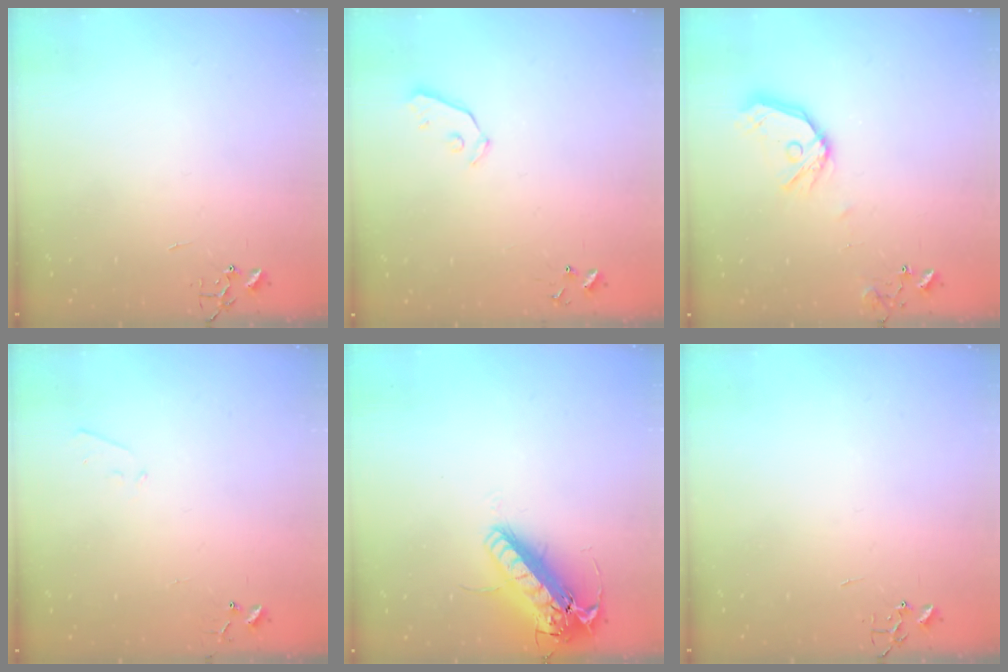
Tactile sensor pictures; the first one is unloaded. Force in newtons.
{"total": 4.0, "press": 4.0, "slide": 0.2}
{"total": 12.8, "press": 12.7, "slide": 1.8}
{"total": 4.2, "press": 4.2, "slide": 0.6}
{"total": 21.1, "press": 20.8, "slide": 3.7}
{"total": 0.0}